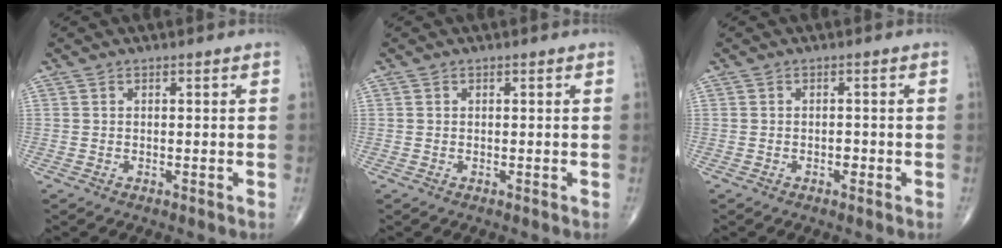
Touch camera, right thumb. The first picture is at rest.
{"total": 0.0}
{"total": 1.1, "force": [-0.5, 0.7, 0.7], "torque": [-0.003, 0.003, -0.010]}